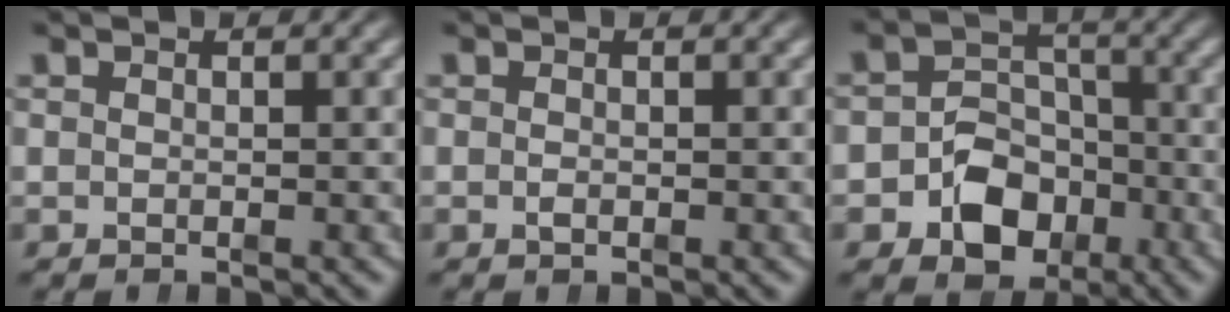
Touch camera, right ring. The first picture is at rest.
{"total": 0.6, "force": [-0.4, 0.2, 0.3], "torque": [-0.011, -0.005, -0.005]}
{"total": 6.6, "force": [-2.5, 5.3, 2.9], "torque": [-0.041, -0.019, -0.040]}